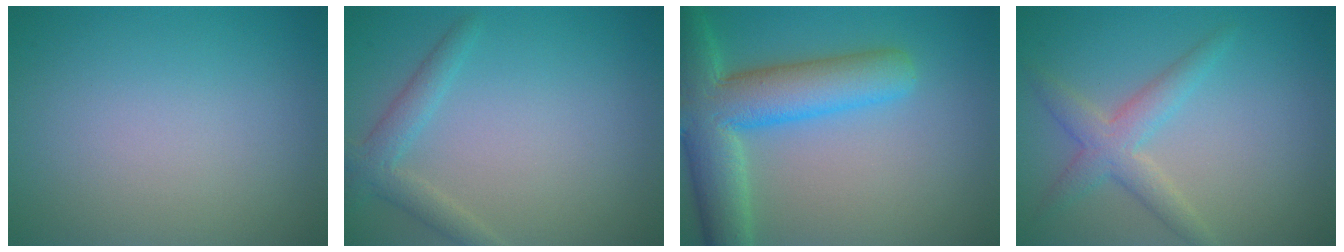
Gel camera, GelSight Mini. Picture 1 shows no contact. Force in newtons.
{"total": 2.4, "press": 2.4, "slide": 0.1}
{"total": 9.2, "press": 9.2, "slide": 0.5}
{"total": 3.1, "press": 3.1, "slide": 0.1}